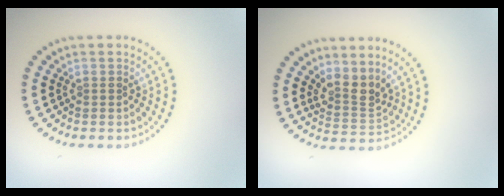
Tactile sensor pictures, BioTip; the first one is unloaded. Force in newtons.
{"total": 2.8, "press": 2.0, "slide": 1.9}